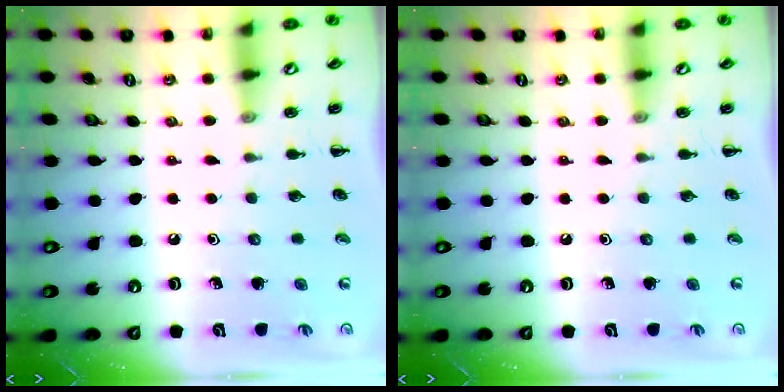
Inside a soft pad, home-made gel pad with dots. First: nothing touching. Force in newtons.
{"total": 0.0}